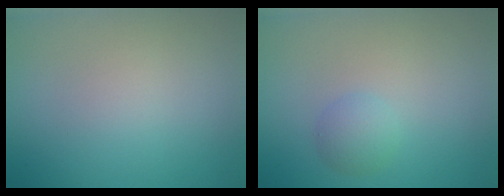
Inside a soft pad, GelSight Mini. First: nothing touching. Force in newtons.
{"total": 1.7, "press": 1.7, "slide": 0.0}